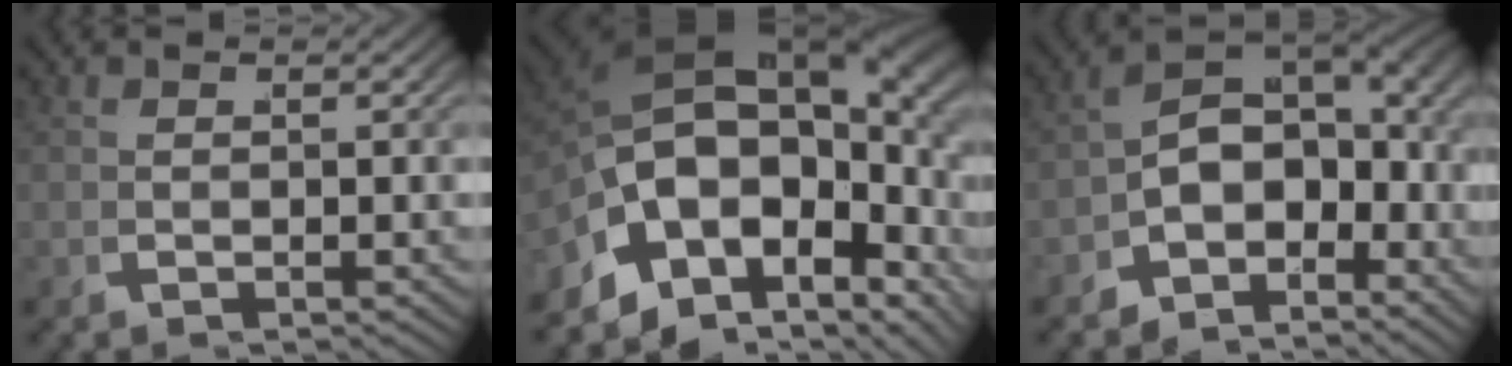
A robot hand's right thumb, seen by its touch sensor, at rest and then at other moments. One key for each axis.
{"total": 21.6, "fx": 0.7, "fy": 15.2, "fz": 15.3, "tx": -0.298, "ty": -0.030, "tz": 0.012}
{"total": 10.9, "fx": -0.6, "fy": 7.5, "fz": 7.9, "tx": -0.124, "ty": -0.011, "tz": -0.016}